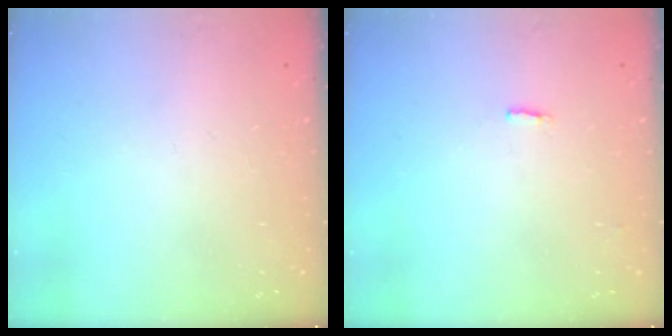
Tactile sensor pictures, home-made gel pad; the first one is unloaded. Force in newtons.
{"total": 2.2, "press": 2.1, "slide": 0.5}